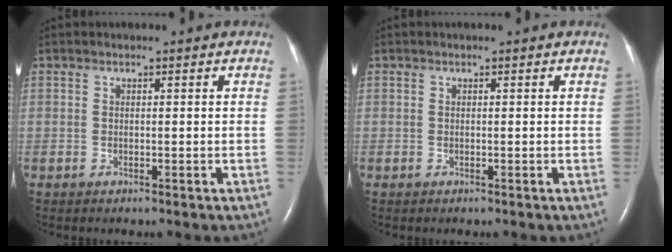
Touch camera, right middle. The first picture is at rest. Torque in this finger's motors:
{"motor_torque": [0.00, 0.00, 0.00, 0.00]}